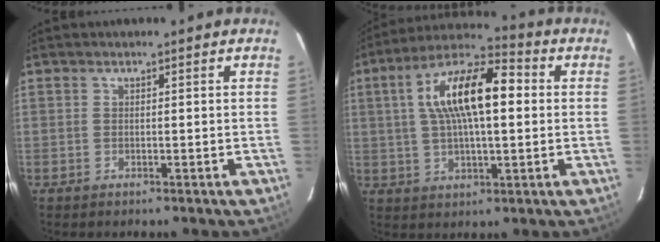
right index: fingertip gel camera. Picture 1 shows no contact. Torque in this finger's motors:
{"motor_torque": [1.19, -0.17, 1.05, 0.21]}